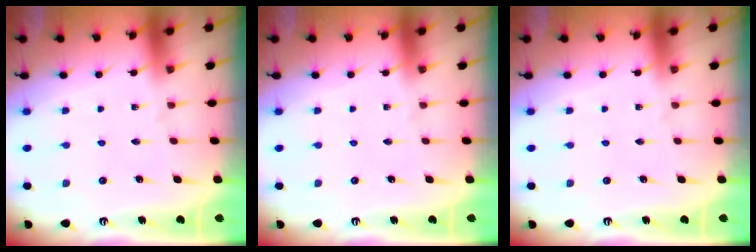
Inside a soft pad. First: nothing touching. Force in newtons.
{"total": 0.0}
{"total": 0.0}